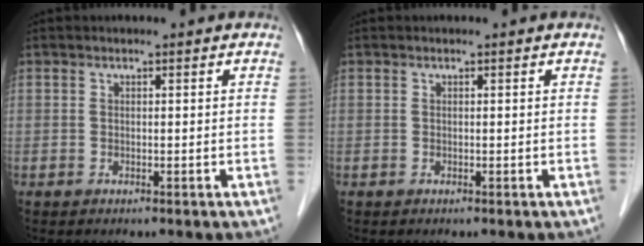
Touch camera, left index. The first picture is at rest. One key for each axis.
{"total": 0.0}